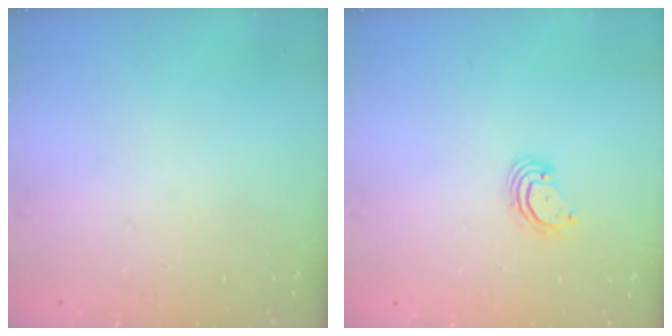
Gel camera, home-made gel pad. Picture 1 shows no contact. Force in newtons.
{"total": 3.0, "press": 3.0, "slide": 0.2}